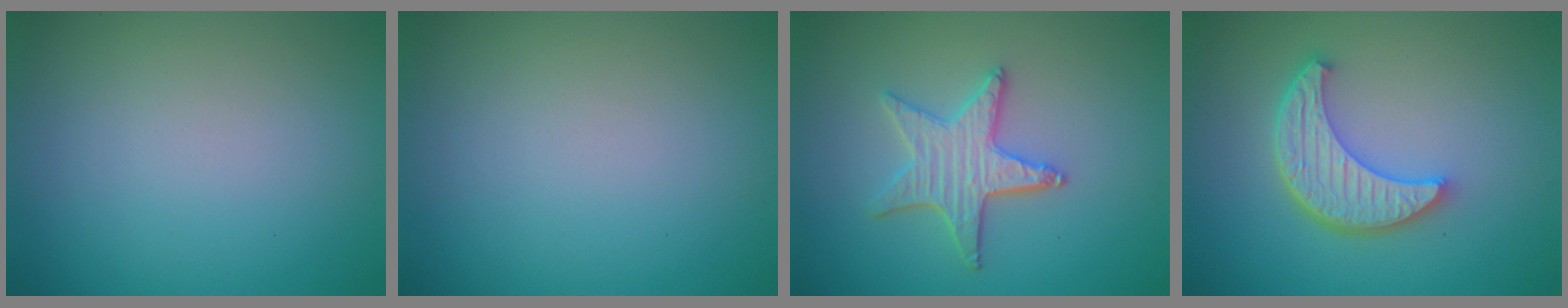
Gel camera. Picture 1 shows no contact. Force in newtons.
{"total": 0.0}
{"total": 3.8, "press": 3.5, "slide": 1.6}
{"total": 5.6, "press": 4.3, "slide": 3.6}